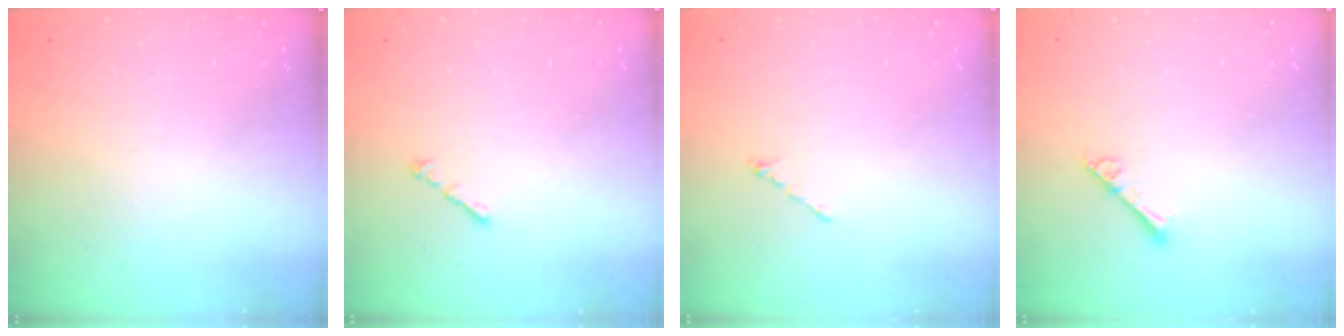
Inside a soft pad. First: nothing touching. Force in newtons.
{"total": 1.0, "press": 0.9, "slide": 0.5}
{"total": 0.0}
{"total": 4.1, "press": 4.0, "slide": 0.5}